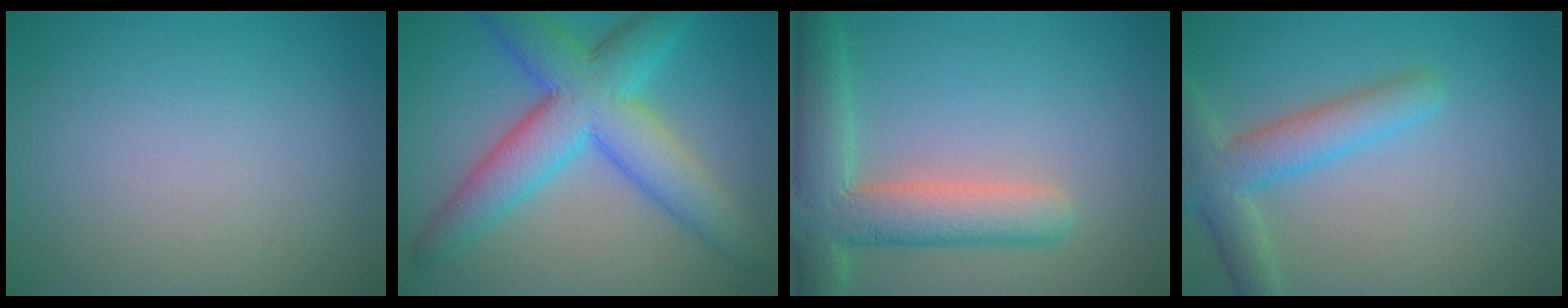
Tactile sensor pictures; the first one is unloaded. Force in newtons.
{"total": 8.5, "press": 8.5, "slide": 0.0}
{"total": 6.6, "press": 6.6, "slide": 0.6}
{"total": 4.3, "press": 4.3, "slide": 0.3}